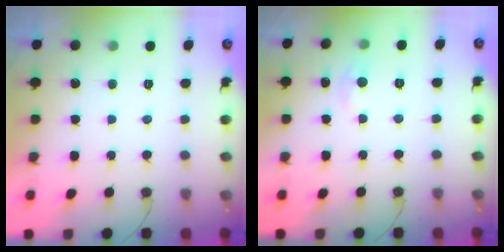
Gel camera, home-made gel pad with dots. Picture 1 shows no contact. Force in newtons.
{"total": 3.9, "press": 3.9, "slide": 0.5}